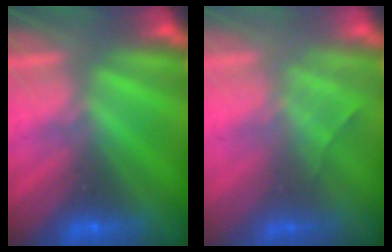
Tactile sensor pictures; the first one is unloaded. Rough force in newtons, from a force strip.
{"total": 2.2}